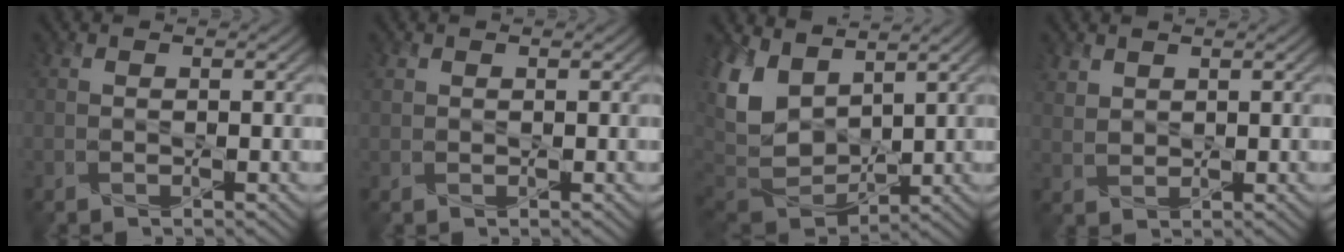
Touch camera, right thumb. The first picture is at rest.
{"total": 0.7, "force": [0.4, 0.5, 0.2], "torque": [-0.006, -0.001, 0.012]}
{"total": 10.0, "force": [3.4, 6.5, 6.7], "torque": [-0.189, -0.006, 0.067]}
{"total": 2.2, "force": [1.6, 1.3, 0.8], "torque": [-0.024, -0.001, 0.040]}